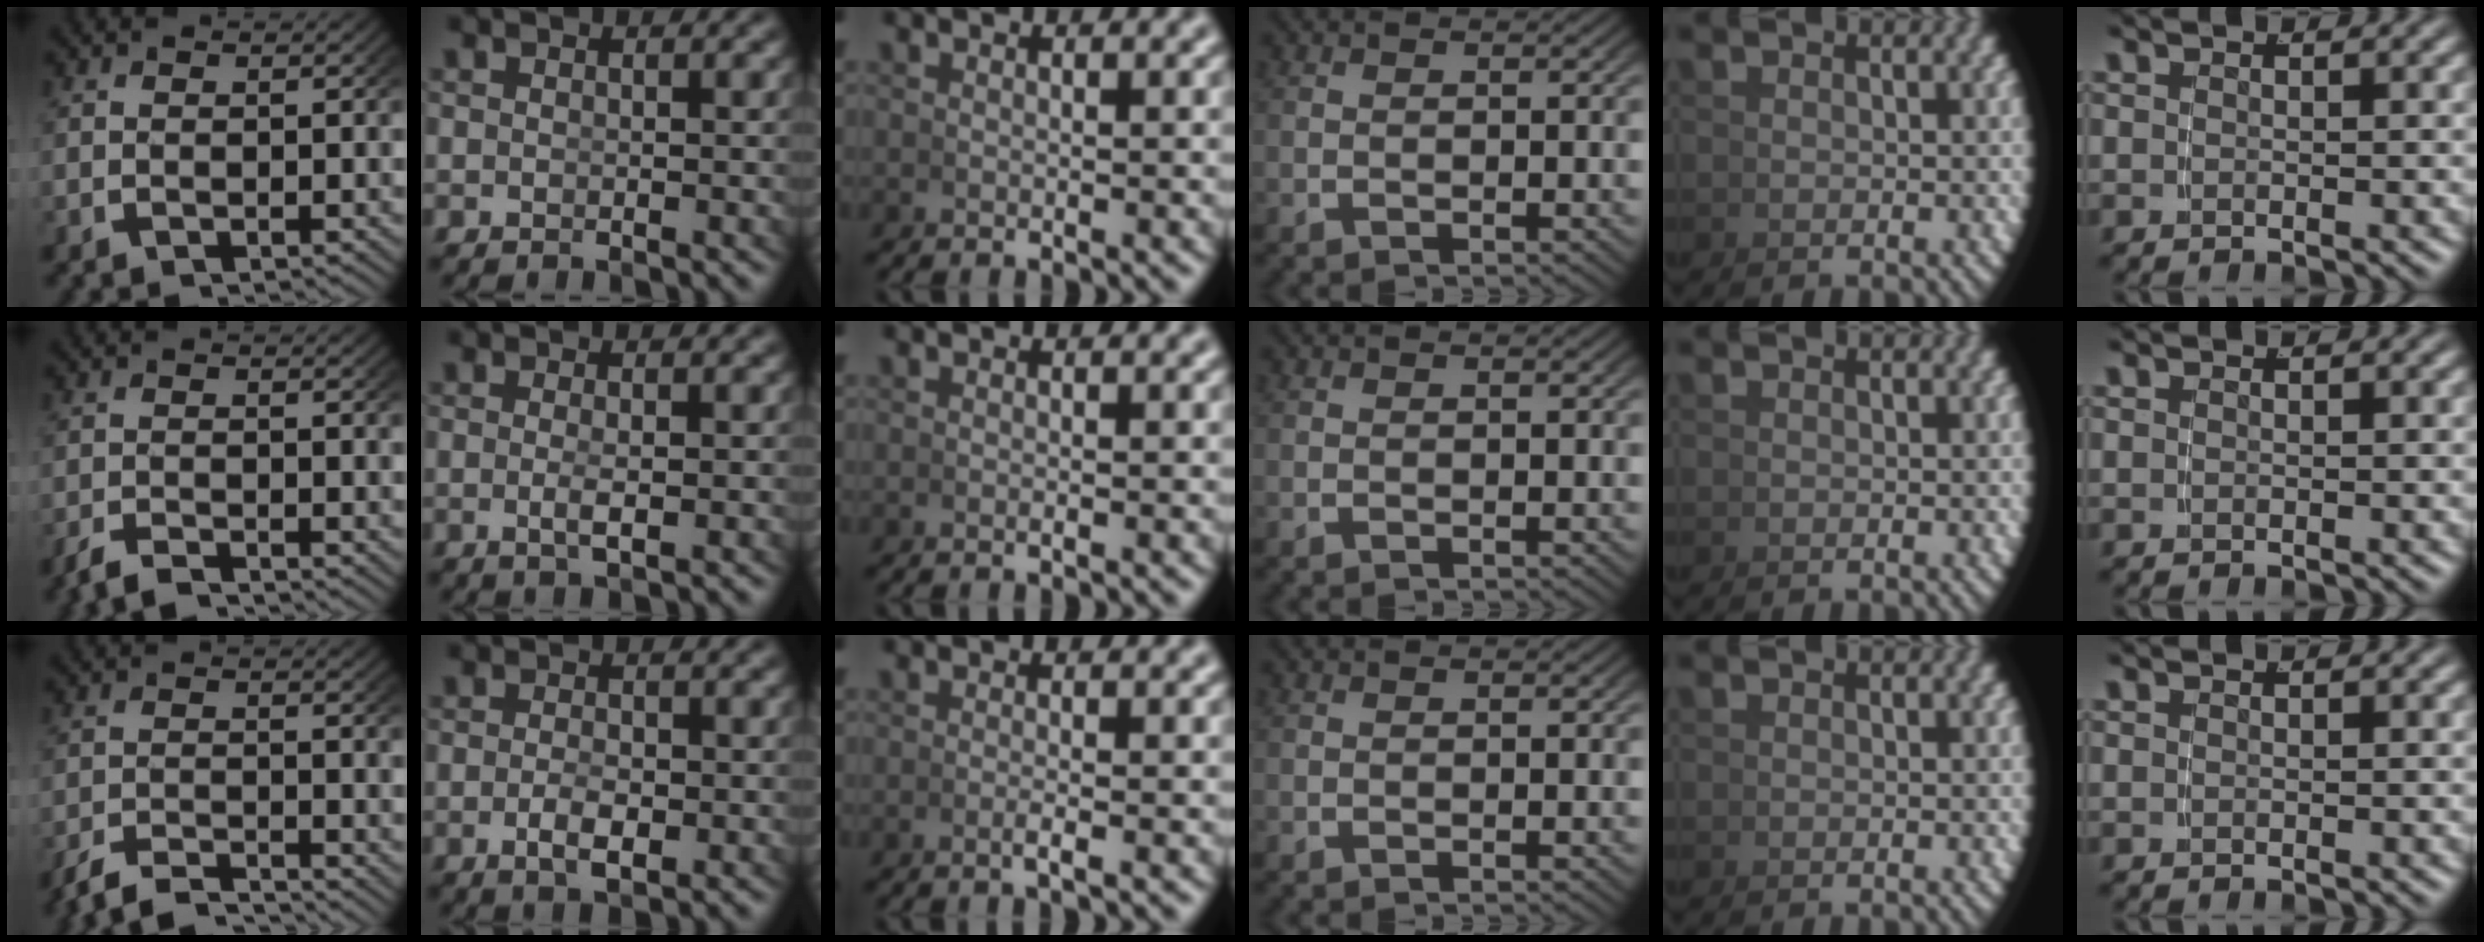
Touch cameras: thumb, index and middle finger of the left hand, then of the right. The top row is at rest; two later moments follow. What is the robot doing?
{"motion": "grasp_and_lifting", "object": "photo album"}